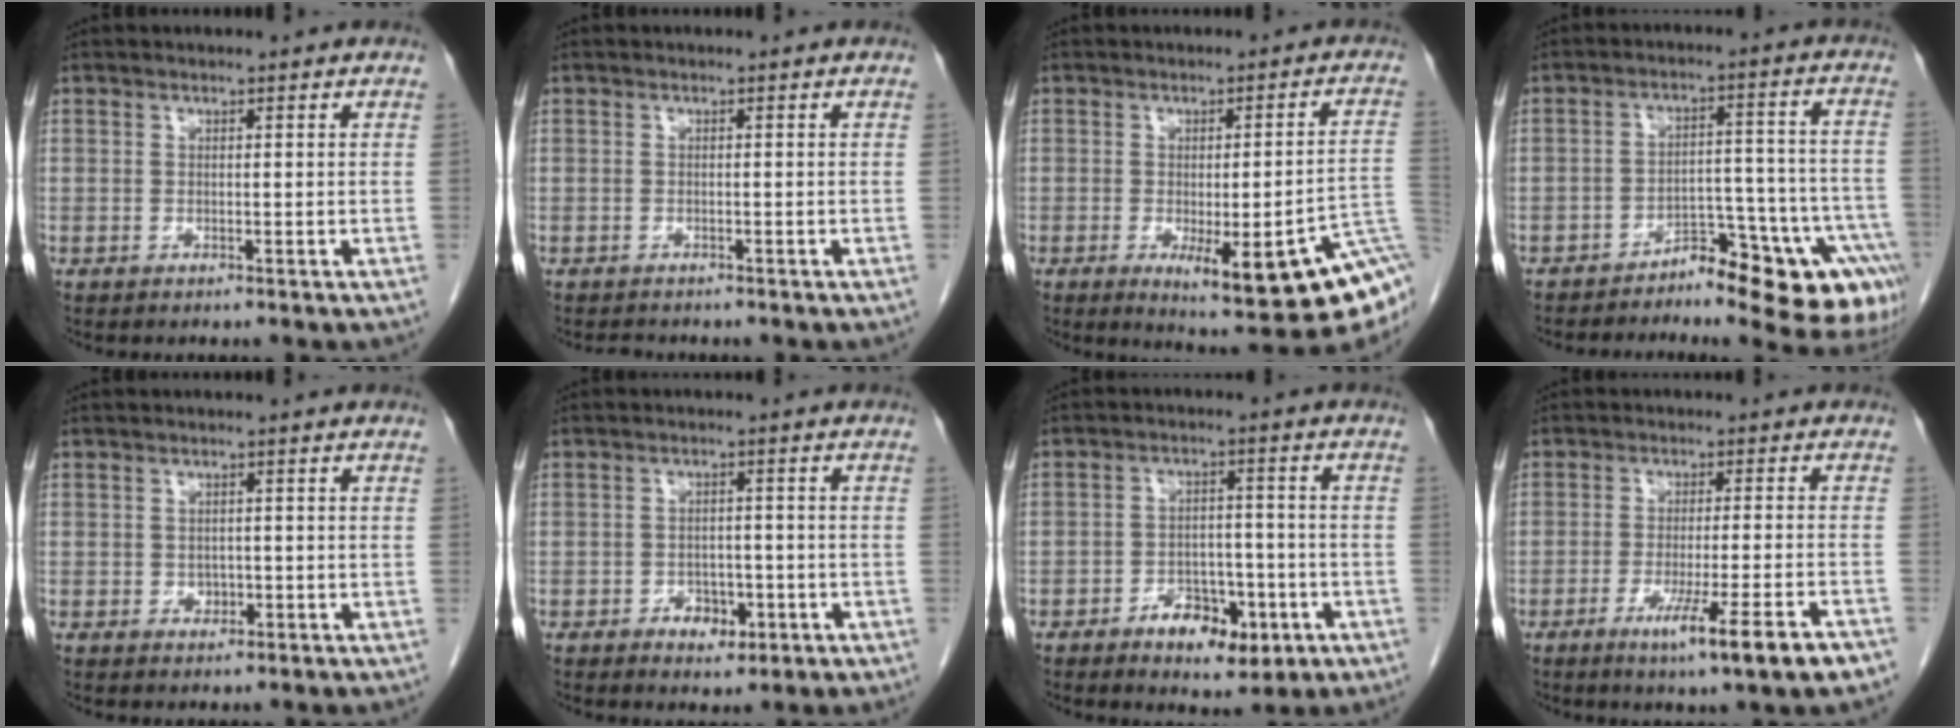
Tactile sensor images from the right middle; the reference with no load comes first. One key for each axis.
{"total": 1.4, "fx": -1.3, "fy": 0.3, "fz": 0.3, "tx": -0.014, "ty": -0.007, "tz": -0.018}
{"total": 17.8, "fx": -7.0, "fy": 2.8, "fz": 16.1, "tx": -0.125, "ty": -0.002, "tz": -0.081}
{"total": 14.3, "fx": -10.5, "fy": 4.6, "fz": 8.6, "tx": -0.037, "ty": 0.057, "tz": -0.138}
{"total": 1.3, "fx": -0.3, "fy": 1.1, "fz": 0.7, "tx": -0.011, "ty": 0.002, "tz": 0.000}
{"total": 3.9, "fx": -1.8, "fy": 2.5, "fz": 2.5, "tx": -0.030, "ty": 0.006, "tz": -0.017}
{"total": 8.0, "fx": -4.0, "fy": 4.0, "fz": 5.7, "tx": -0.083, "ty": 0.010, "tz": -0.052}
{"total": 10.3, "fx": -6.0, "fy": -0.5, "fz": 8.3, "tx": -0.122, "ty": -0.025, "tz": -0.084}